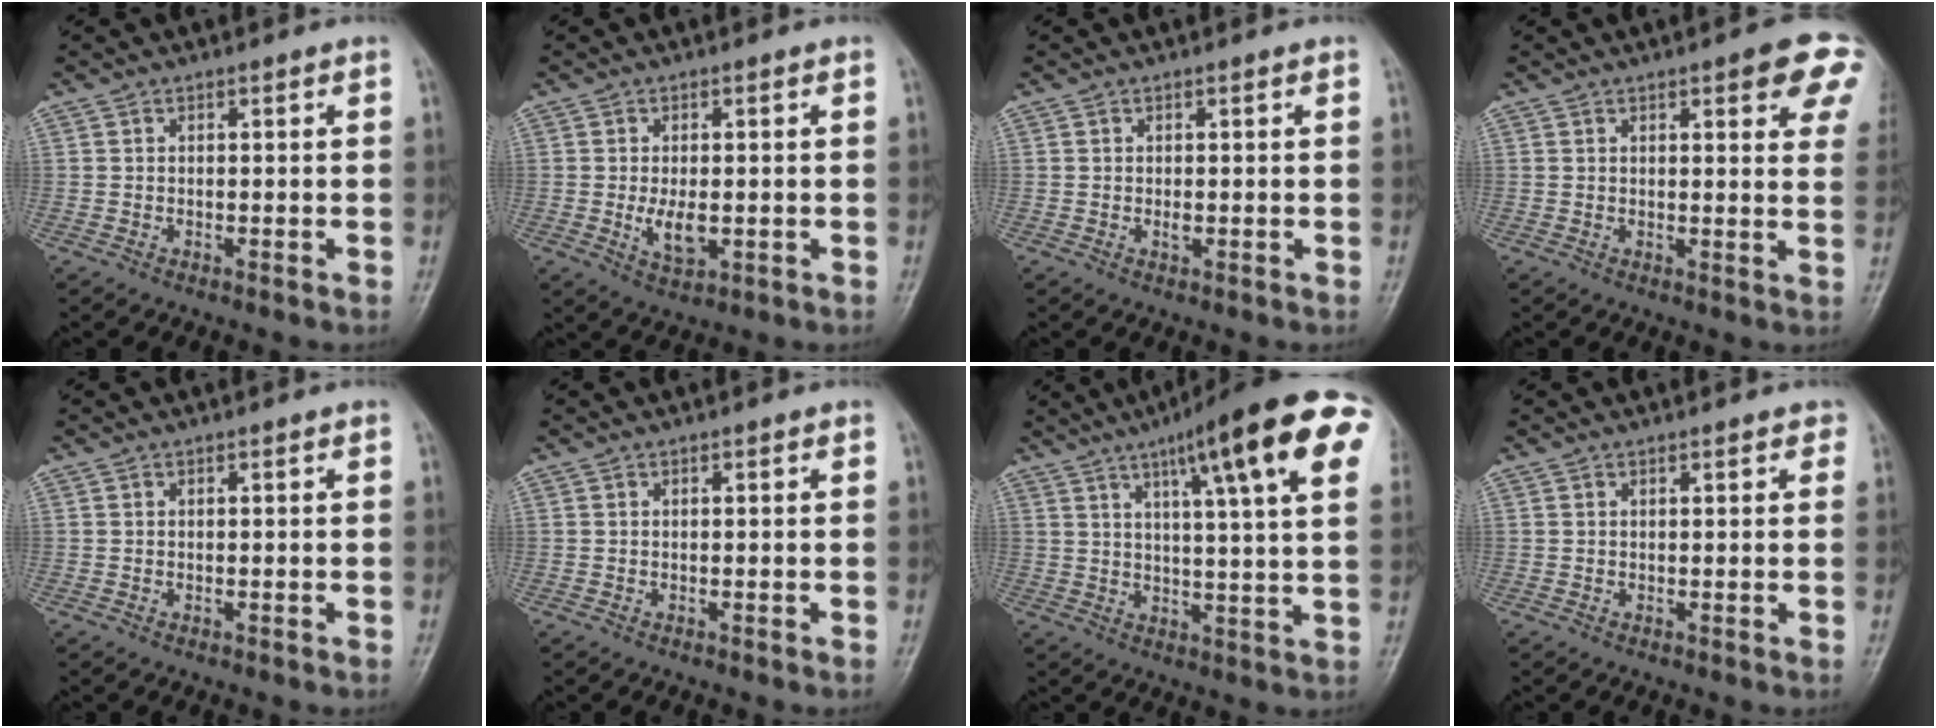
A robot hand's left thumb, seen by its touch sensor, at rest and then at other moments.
{"total": 4.8, "force": [-0.6, 2.5, 4.0], "torque": [-0.069, -0.010, -0.005]}
{"total": 0.9, "force": [-0.1, 0.4, 0.8], "torque": [-0.013, -0.002, 0.001]}
{"total": 9.9, "force": [4.8, 3.0, 8.1], "torque": [-0.064, -0.014, 0.051]}
{"total": 0.0}
{"total": 0.0}
{"total": 21.8, "force": [10.0, 3.7, 19.0], "torque": [-0.261, -0.006, 0.130]}
{"total": 1.5, "force": [1.0, 0.7, 0.9], "torque": [-0.002, -0.002, 0.008]}